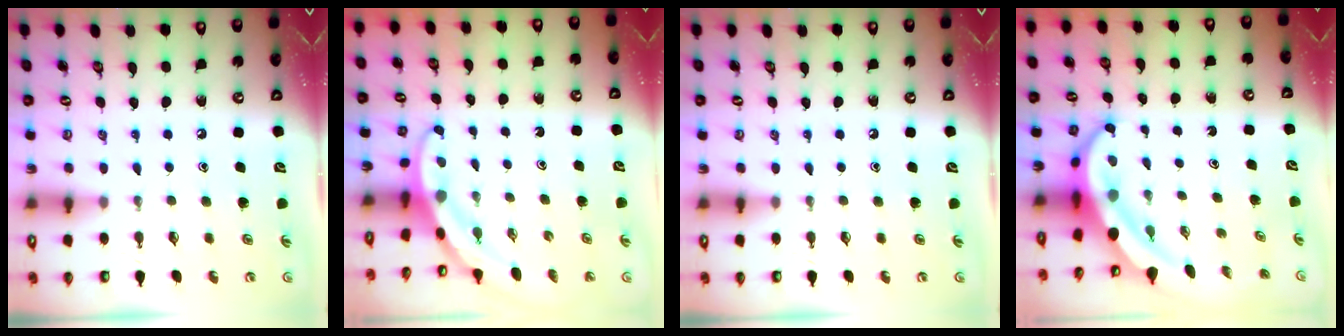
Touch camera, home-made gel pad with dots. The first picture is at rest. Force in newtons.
{"total": 3.0, "press": 3.0, "slide": 0.1}
{"total": 0.0}
{"total": 7.5, "press": 7.3, "slide": 1.4}